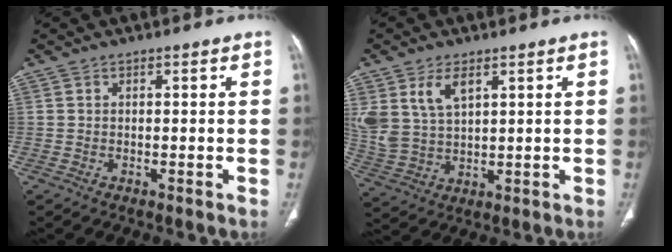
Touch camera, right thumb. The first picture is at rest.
{"total": 9.3, "force": [4.5, 5.2, 6.3], "torque": [-0.129, -0.014, 0.103]}